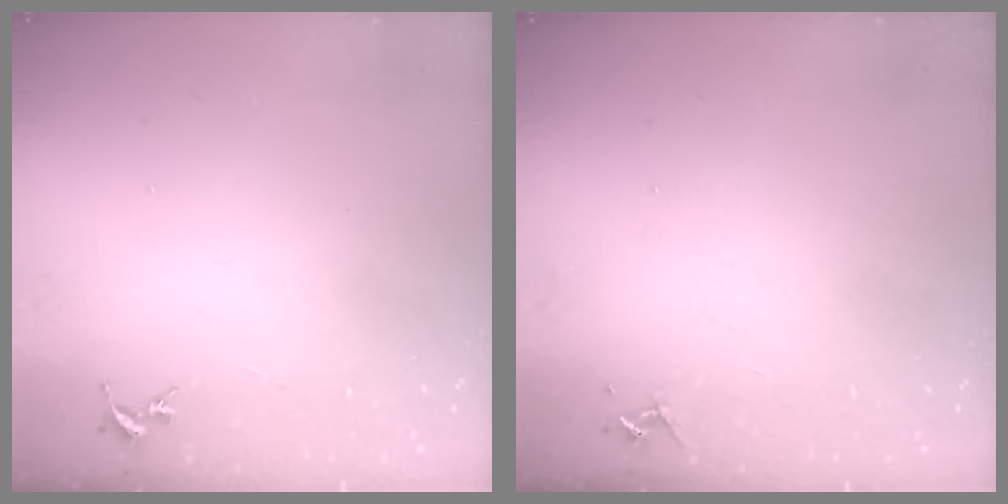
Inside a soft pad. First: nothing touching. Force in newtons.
{"total": 4.2, "press": 4.2, "slide": 0.5}